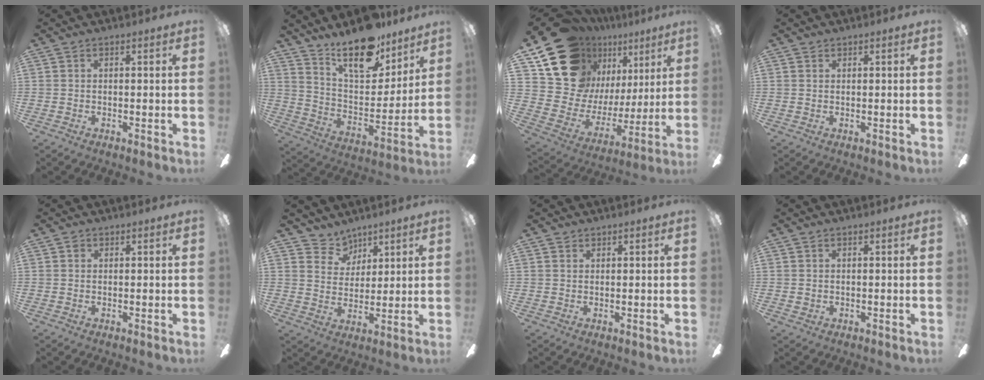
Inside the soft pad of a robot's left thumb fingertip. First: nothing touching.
{"total": 18.6, "force": [14.7, 6.9, 8.9], "torque": [-0.156, -0.095, 0.257]}
{"total": 19.7, "force": [13.0, 13.1, 6.7], "torque": [-0.132, -0.084, 0.267]}
{"total": 0.5, "force": [0.4, 0.3, 0.1], "torque": [-0.003, 0.003, 0.007]}
{"total": 0.8, "force": [0.2, 0.7, 0.3], "torque": [-0.006, 0.005, 0.003]}
{"total": 6.8, "force": [5.5, 3.9, -0.1], "torque": [-0.006, -0.039, 0.103]}
{"total": 0.7, "force": [0.6, 0.5, 0.1], "torque": [-0.003, 0.002, 0.011]}
{"total": 0.8, "force": [0.3, 0.7, 0.2], "torque": [-0.004, 0.006, 0.004]}